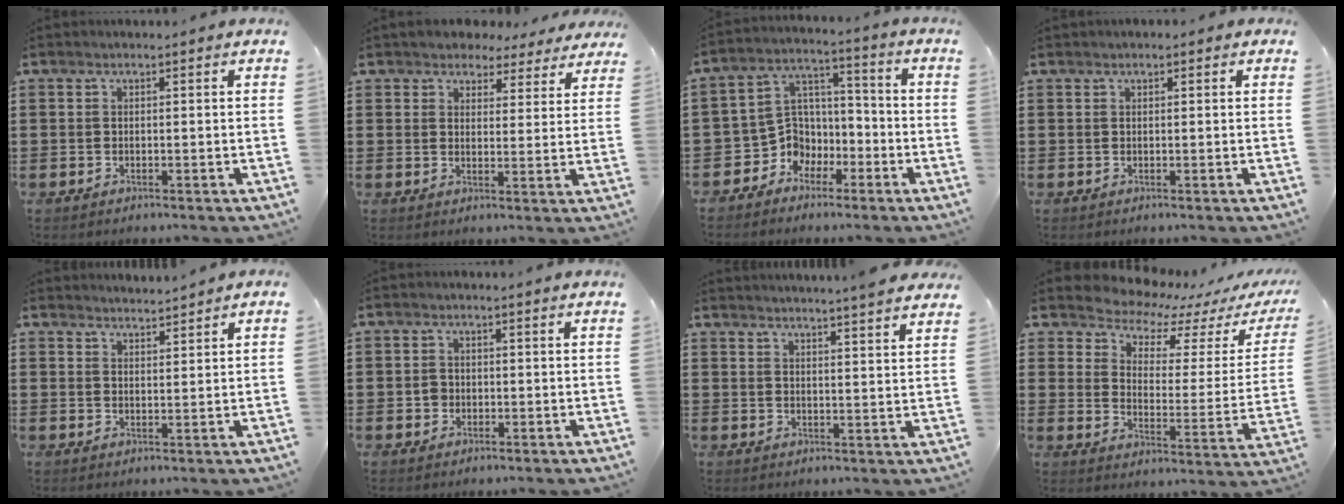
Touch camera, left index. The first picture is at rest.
{"total": 3.8, "force": [3.5, 1.4, 0.4], "torque": [-0.019, -0.011, 0.060]}
{"total": 6.4, "force": [-2.9, 5.7, 0.6], "torque": [-0.040, -0.003, -0.057]}
{"total": 0.6, "force": [0.3, 0.3, 0.3], "torque": [-0.007, 0.003, 0.006]}
{"total": 2.2, "force": [2.2, -0.2, -0.3], "torque": [-0.002, -0.004, 0.042]}
{"total": 1.7, "force": [-0.2, 1.5, 0.6], "torque": [-0.017, 0.005, -0.005]}
{"total": 3.7, "force": [3.4, -1.1, 0.6], "torque": [-0.022, -0.018, 0.062]}
{"total": 5.3, "force": [5.1, 1.1, 0.5], "torque": [-0.039, -0.051, 0.084]}